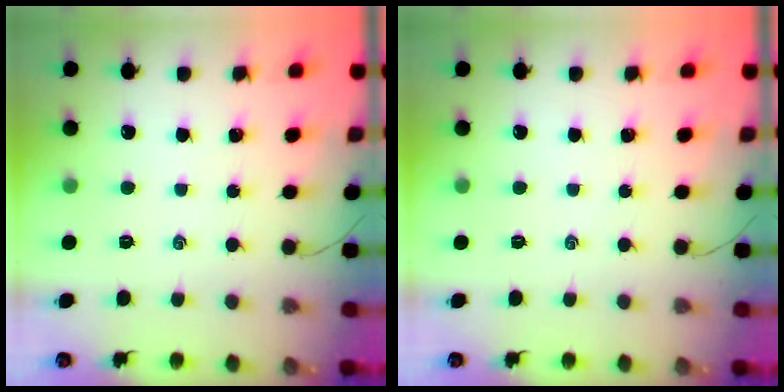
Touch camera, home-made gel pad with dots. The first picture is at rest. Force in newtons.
{"total": 0.0}